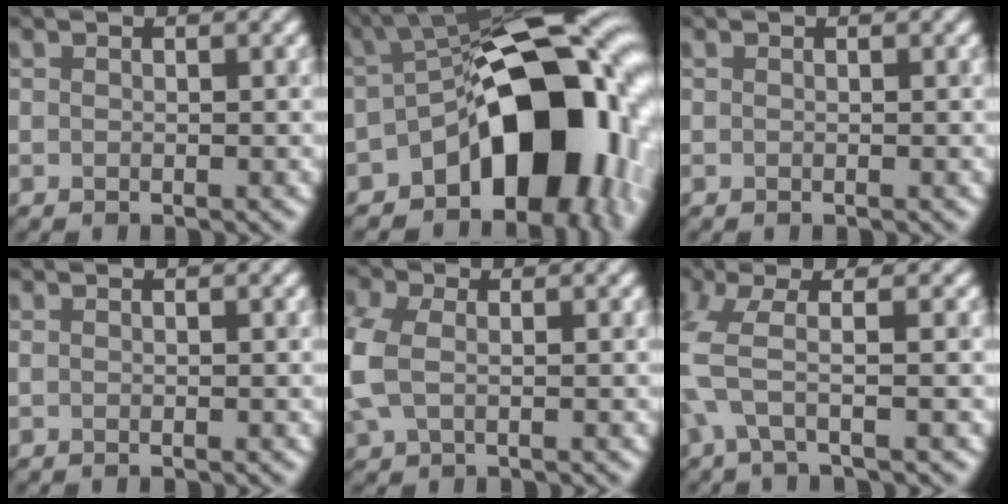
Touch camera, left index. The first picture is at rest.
{"total": 17.2, "force": [-4.9, 9.7, 13.3], "torque": [-0.141, 0.003, -0.078]}
{"total": 0.0}
{"total": 0.0}
{"total": 4.2, "force": [0.0, 2.8, 3.1], "torque": [-0.095, 0.000, -0.008]}
{"total": 4.1, "force": [-0.1, 0.9, 4.0], "torque": [-0.097, -0.004, -0.009]}